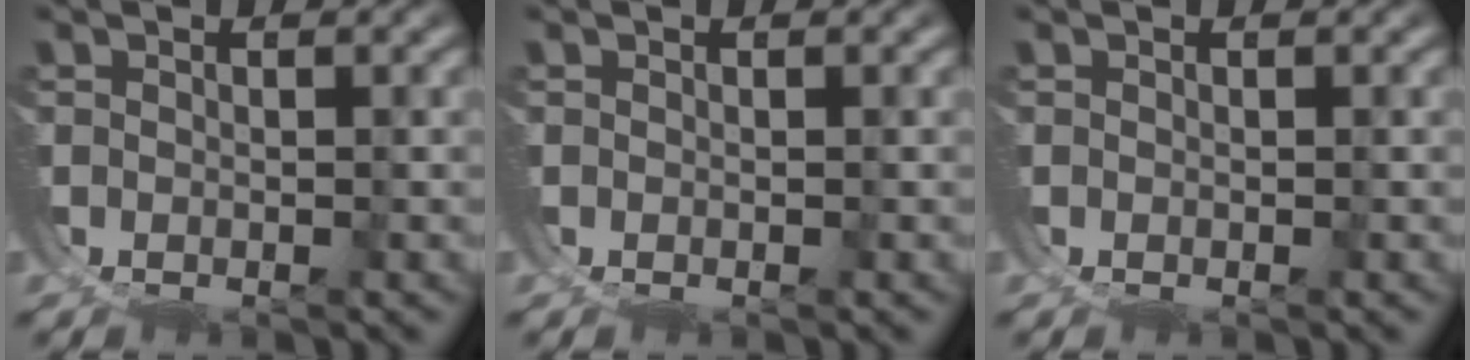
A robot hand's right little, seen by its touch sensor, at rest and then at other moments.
{"total": 0.0}
{"total": 0.0}